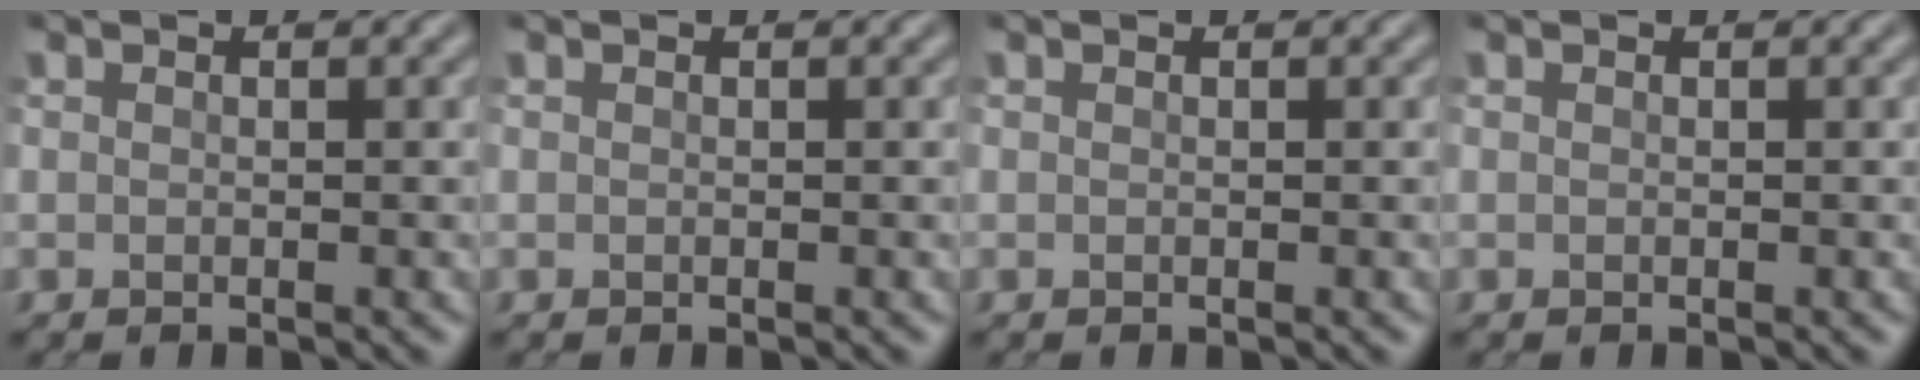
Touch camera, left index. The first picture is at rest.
{"total": 0.0}
{"total": 0.0}
{"total": 0.0}